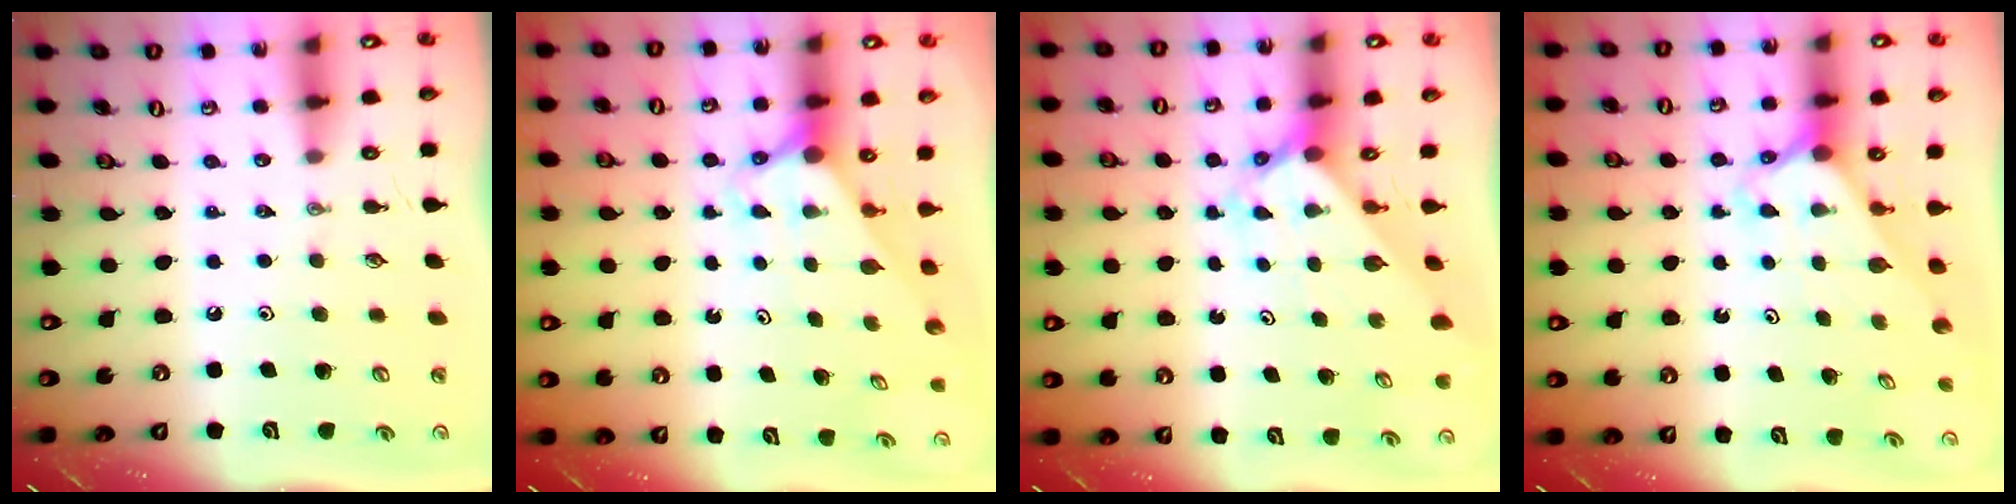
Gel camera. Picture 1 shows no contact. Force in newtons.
{"total": 2.8, "press": 2.8, "slide": 0.0}
{"total": 2.3, "press": 2.3, "slide": 0.2}
{"total": 2.3, "press": 2.3, "slide": 0.2}